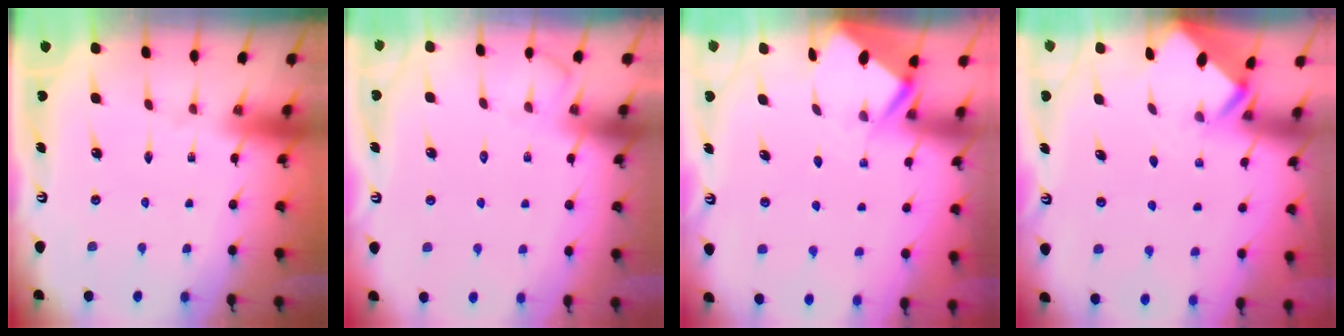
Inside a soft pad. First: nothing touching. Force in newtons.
{"total": 5.3, "press": 5.3, "slide": 0.7}
{"total": 3.6, "press": 3.6, "slide": 0.3}
{"total": 2.4, "press": 2.4, "slide": 0.2}